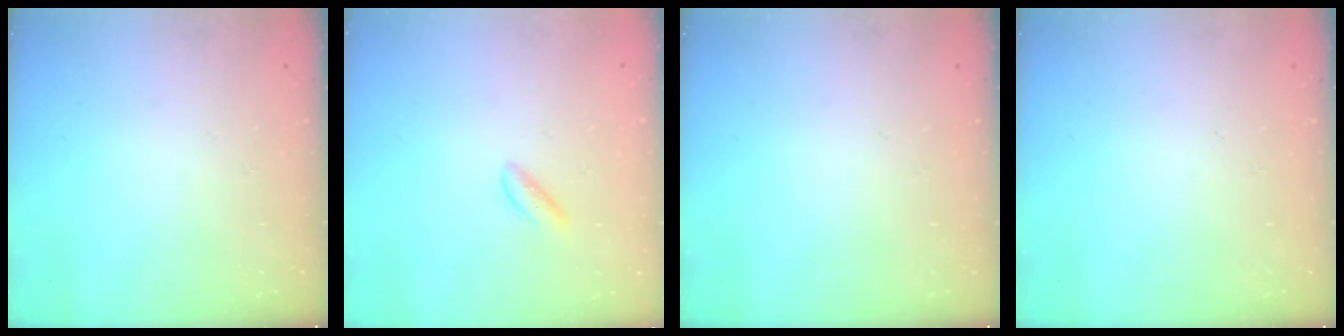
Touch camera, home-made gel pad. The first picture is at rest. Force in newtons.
{"total": 1.6, "press": 1.5, "slide": 0.5}
{"total": 0.0}
{"total": 0.0}